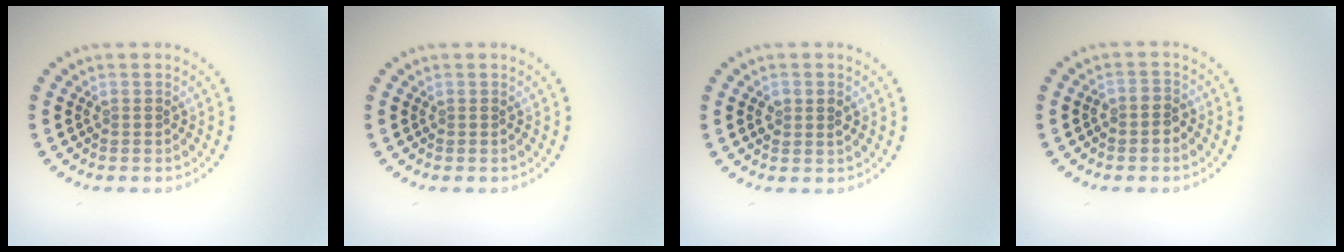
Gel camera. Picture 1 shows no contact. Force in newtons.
{"total": 0.0}
{"total": 1.5, "press": 1.5, "slide": 0.3}
{"total": 1.2, "press": 1.0, "slide": 0.7}